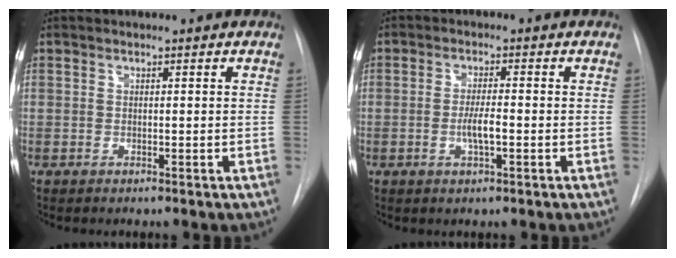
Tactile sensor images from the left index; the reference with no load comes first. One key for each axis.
{"total": 3.4, "fx": -0.9, "fy": 0.6, "fz": 3.2, "tx": -0.063, "ty": -0.004, "tz": -0.017}